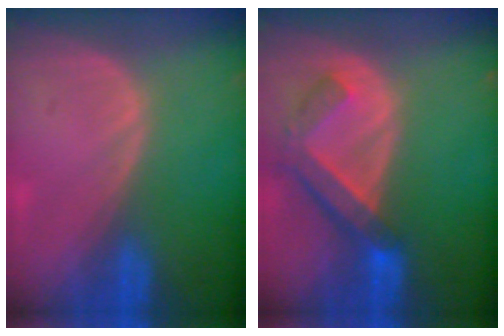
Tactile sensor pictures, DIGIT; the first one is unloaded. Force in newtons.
{"total": 7.0, "press": 6.1, "slide": 3.4}